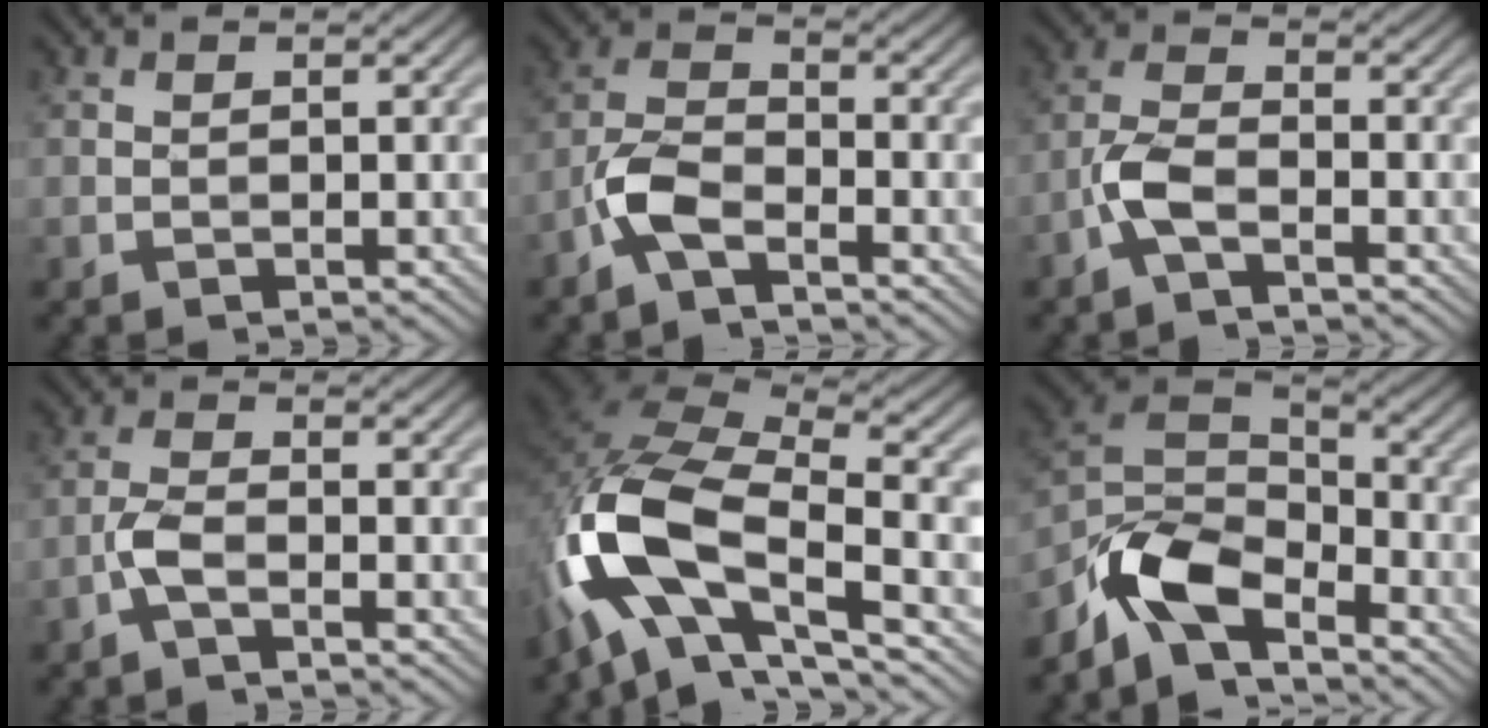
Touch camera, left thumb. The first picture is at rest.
{"total": 5.3, "force": [-3.3, 1.9, 3.6], "torque": [-0.081, 0.005, -0.082]}
{"total": 4.3, "force": [-2.4, 1.3, 3.3], "torque": [-0.080, 0.006, -0.062]}
{"total": 2.9, "force": [-1.7, 0.8, 2.3], "torque": [-0.057, 0.006, -0.043]}
{"total": 15.8, "force": [-5.3, 7.5, 12.9], "torque": [-0.265, -0.010, -0.108]}
{"total": 8.8, "force": [-6.1, 3.8, 5.0], "torque": [-0.101, -0.002, -0.141]}